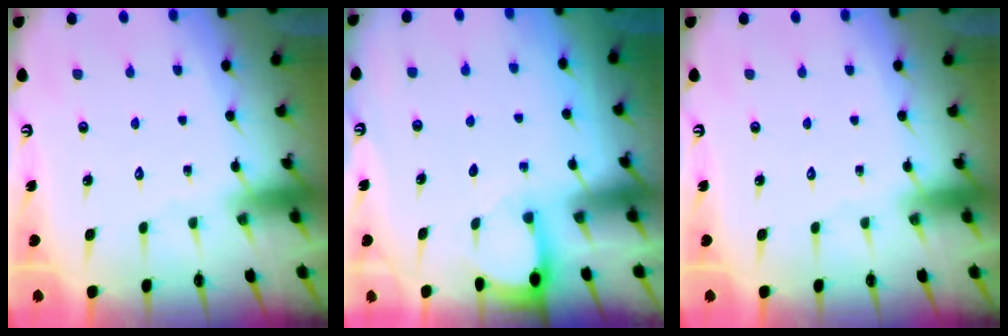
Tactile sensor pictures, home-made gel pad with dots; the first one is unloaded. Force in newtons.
{"total": 2.1, "press": 2.1, "slide": 0.3}
{"total": 0.0}